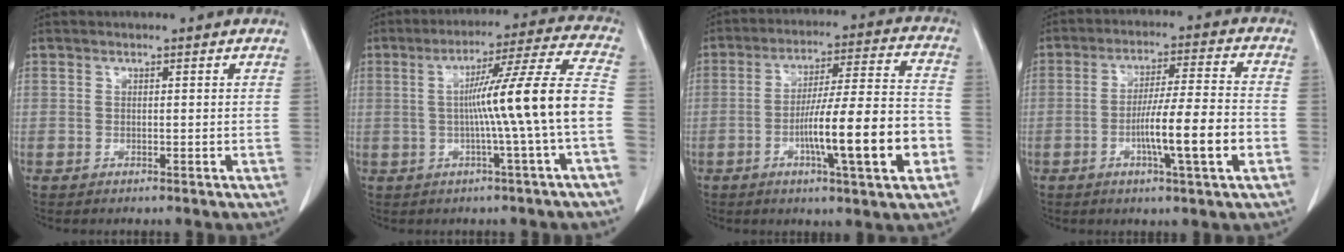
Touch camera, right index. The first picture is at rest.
{"total": 13.3, "force": [-1.7, -2.2, 13.0], "torque": [-0.196, 0.013, -0.026]}
{"total": 15.7, "force": [-4.9, 0.9, 14.9], "torque": [-0.244, 0.004, -0.077]}
{"total": 11.0, "force": [-3.5, -0.1, 10.5], "torque": [-0.176, -0.002, -0.060]}